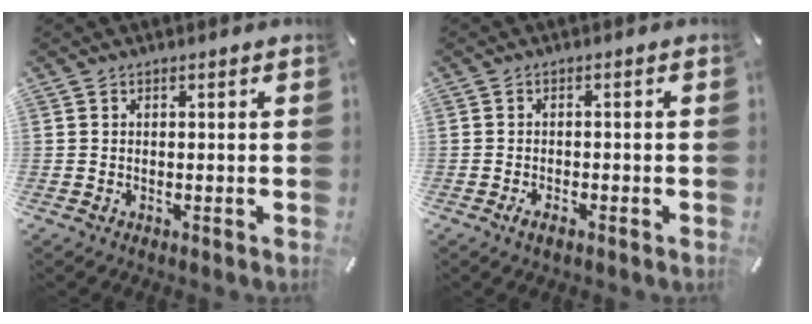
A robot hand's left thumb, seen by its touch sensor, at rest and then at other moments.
{"total": 2.3, "force": [-1.4, 0.9, 1.7], "torque": [-0.035, 0.002, -0.027]}